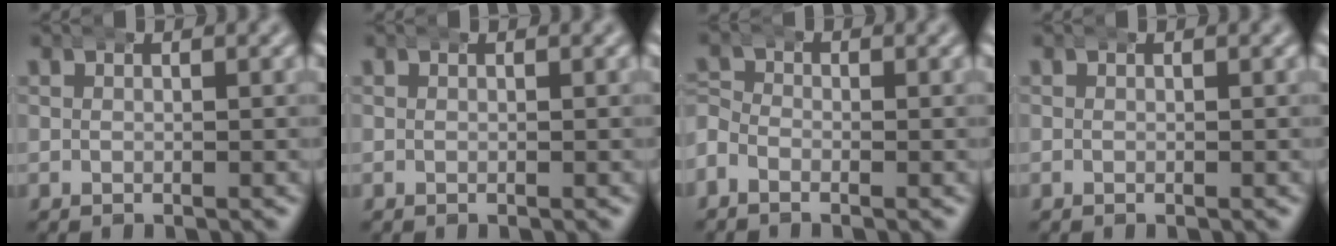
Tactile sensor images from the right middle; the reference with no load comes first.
{"total": 0.0}
{"total": 2.0, "force": [-0.8, 1.7, 0.7], "torque": [-0.024, -0.007, -0.021]}
{"total": 0.0}